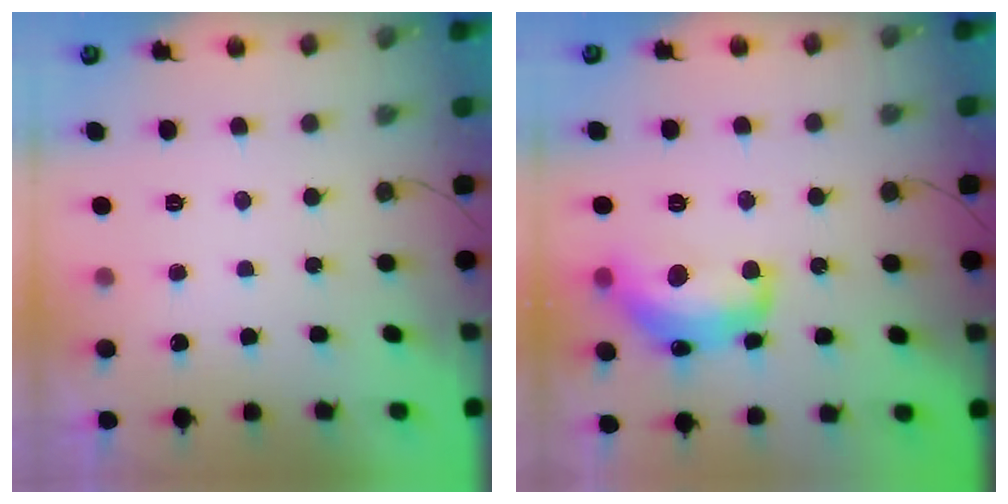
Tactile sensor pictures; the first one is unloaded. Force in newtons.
{"total": 15.2, "press": 15.2, "slide": 1.1}